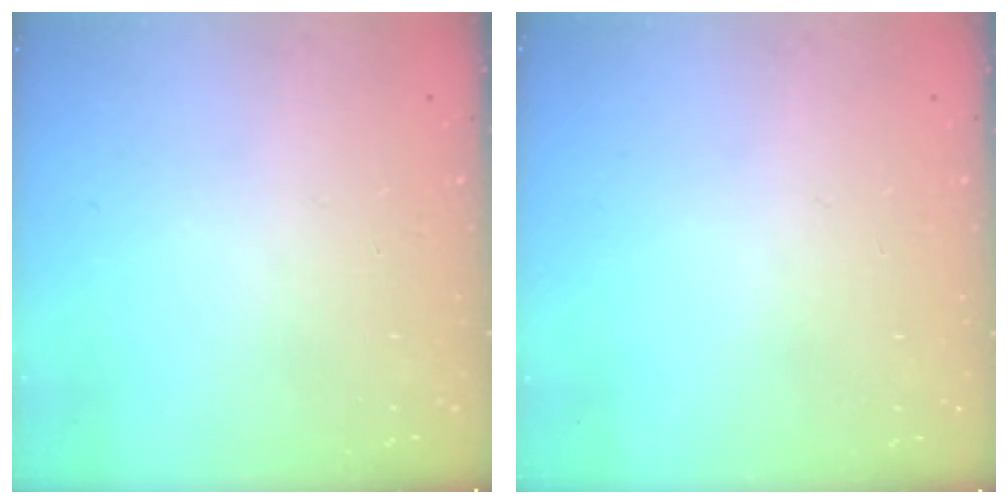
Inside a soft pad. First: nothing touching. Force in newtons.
{"total": 0.0}